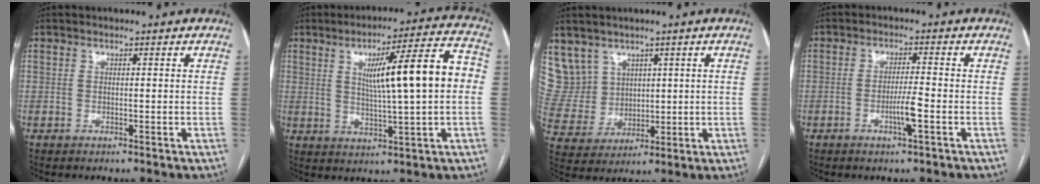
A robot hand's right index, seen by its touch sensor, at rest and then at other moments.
{"total": 14.0, "force": [1.5, 1.1, 13.8], "torque": [-0.203, 0.026, 0.026]}
{"total": 9.8, "force": [5.6, 8.0, 0.8], "torque": [-0.033, 0.039, 0.134]}
{"total": 3.9, "force": [-1.4, -0.1, 3.7], "torque": [-0.069, -0.005, -0.027]}